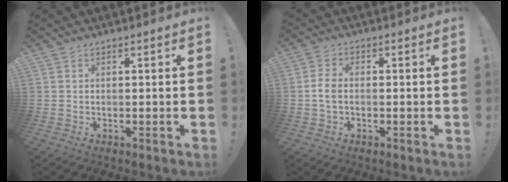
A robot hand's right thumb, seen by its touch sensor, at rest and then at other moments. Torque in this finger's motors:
{"motor_torque": [-0.12, 0.11, -0.18, -0.05, 0.02]}